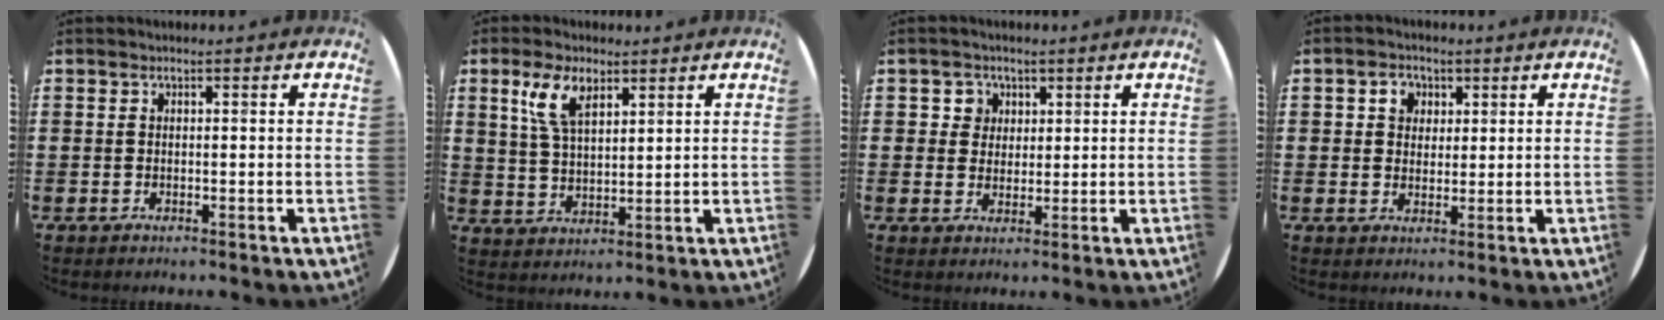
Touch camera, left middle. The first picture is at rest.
{"total": 5.9, "force": [3.6, 2.4, 4.0], "torque": [-0.081, 0.004, 0.062]}
{"total": 2.7, "force": [1.4, 2.3, 0.4], "torque": [-0.007, 0.006, 0.025]}
{"total": 3.1, "force": [1.6, 2.5, 0.9], "torque": [-0.009, 0.005, 0.025]}